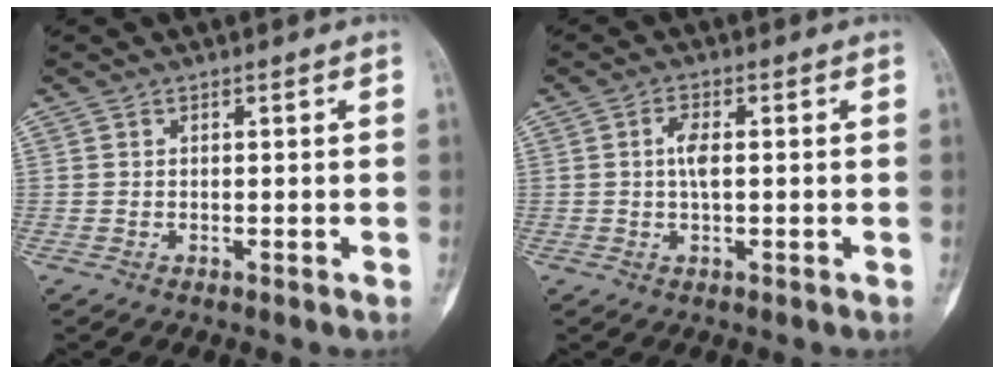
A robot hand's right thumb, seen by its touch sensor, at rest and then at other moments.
{"total": 3.5, "force": [0.2, 1.4, 3.2], "torque": [-0.061, 0.003, -0.001]}